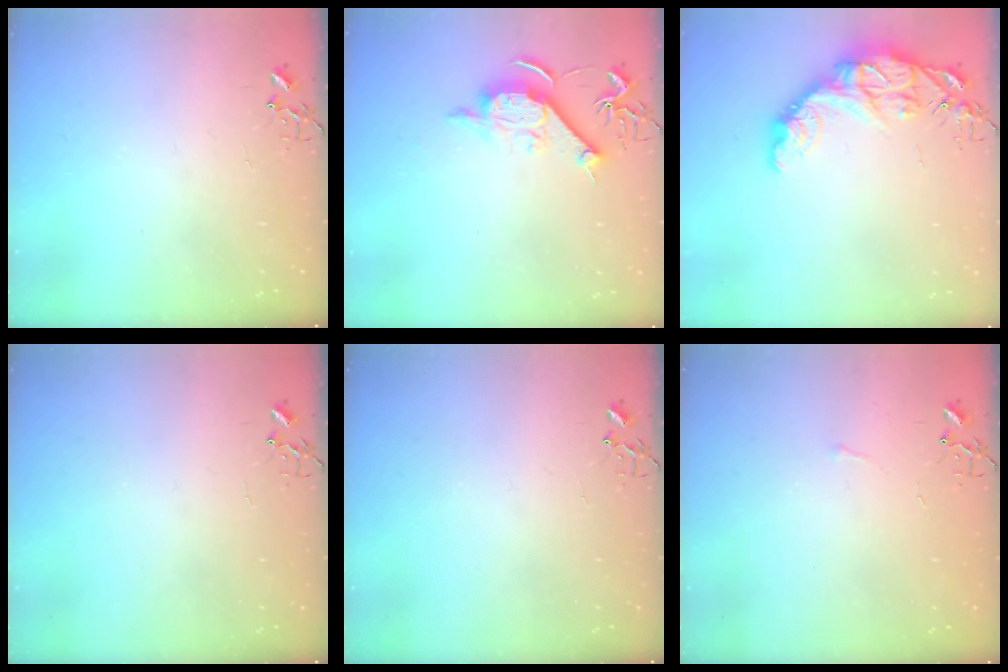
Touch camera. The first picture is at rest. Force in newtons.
{"total": 12.0, "press": 11.9, "slide": 1.1}
{"total": 14.1, "press": 14.1, "slide": 1.0}
{"total": 0.0}
{"total": 0.0}
{"total": 2.7, "press": 2.7, "slide": 0.4}